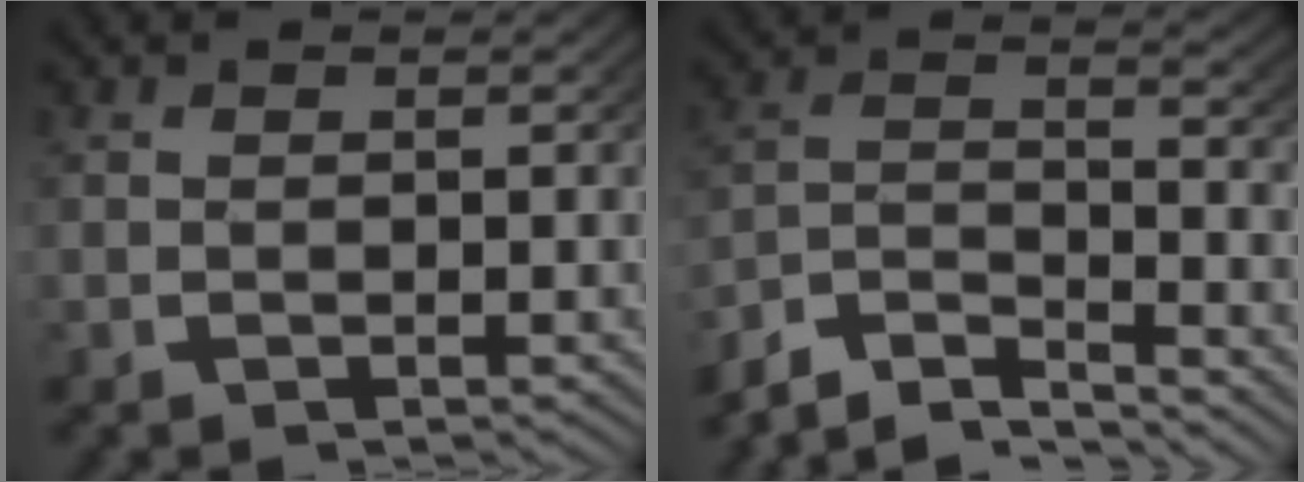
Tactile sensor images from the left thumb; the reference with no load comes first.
{"total": 7.9, "force": [-5.0, 4.3, 4.4], "torque": [-0.089, -0.024, -0.082]}